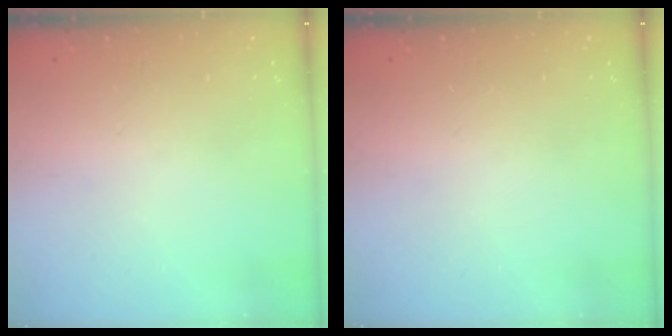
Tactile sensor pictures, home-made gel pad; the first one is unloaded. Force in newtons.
{"total": 0.0}